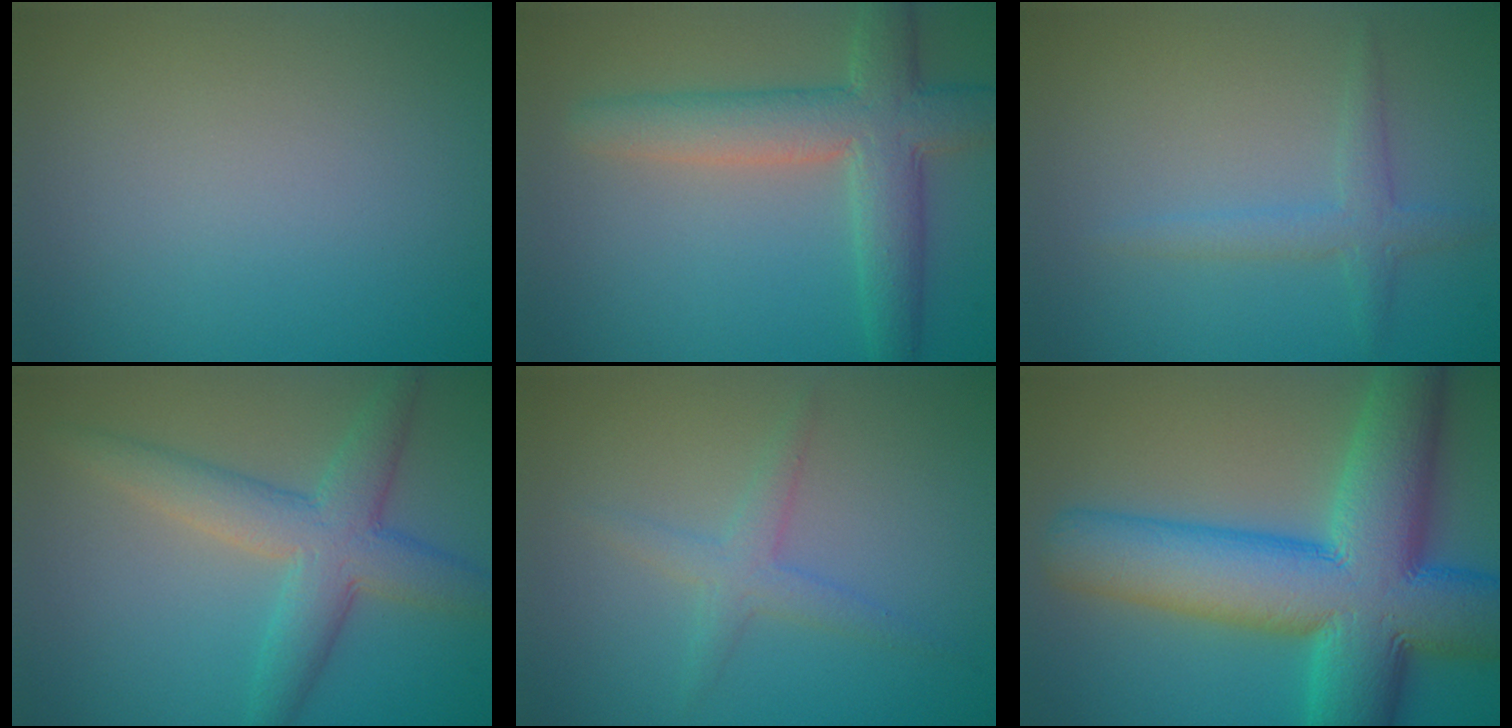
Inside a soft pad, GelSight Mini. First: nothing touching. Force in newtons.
{"total": 6.4, "press": 6.4, "slide": 0.3}
{"total": 2.1, "press": 2.1, "slide": 0.1}
{"total": 5.7, "press": 5.7, "slide": 0.4}
{"total": 2.1, "press": 2.1, "slide": 0.1}
{"total": 15.6, "press": 15.6, "slide": 0.5}